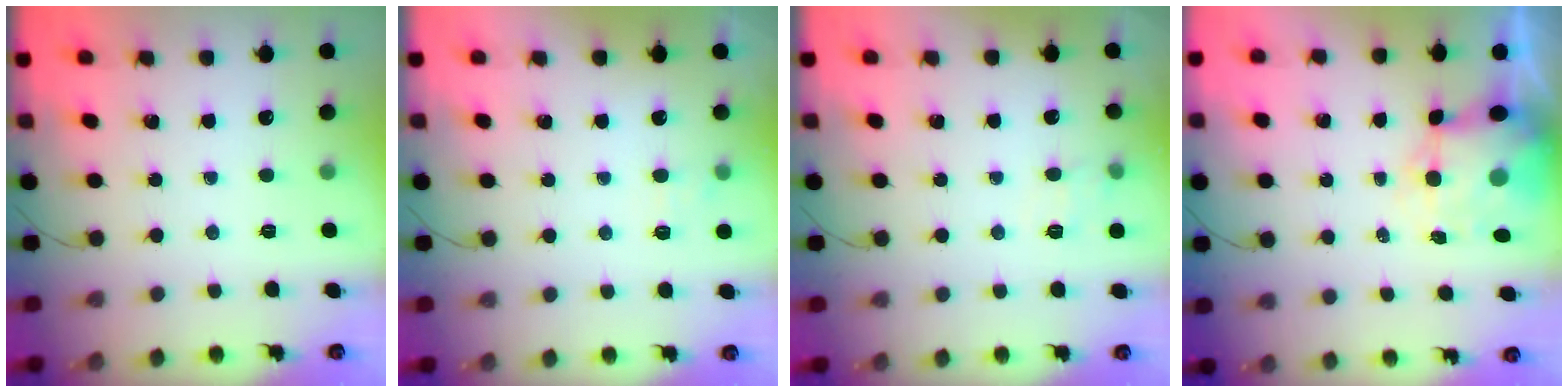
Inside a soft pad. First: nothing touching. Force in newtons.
{"total": 6.6, "press": 6.5, "slide": 1.3}
{"total": 4.9, "press": 4.5, "slide": 1.7}
{"total": 8.4, "press": 8.0, "slide": 2.5}